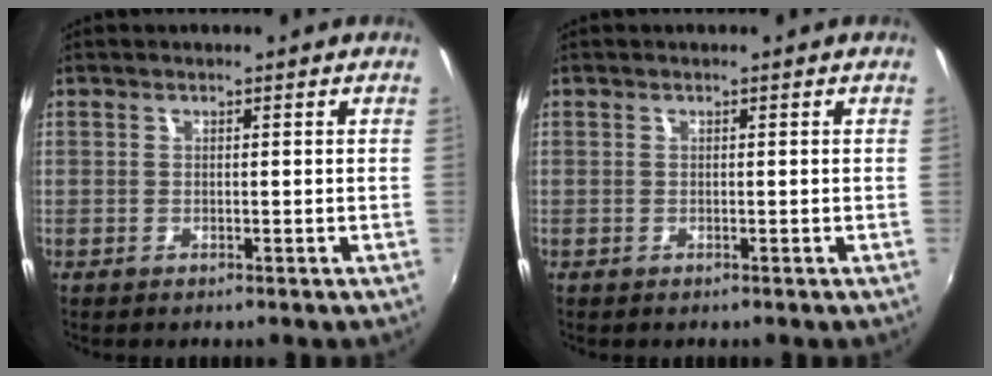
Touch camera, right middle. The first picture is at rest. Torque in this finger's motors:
{"motor_torque": [0.00, -0.24, 0.07, 0.00]}